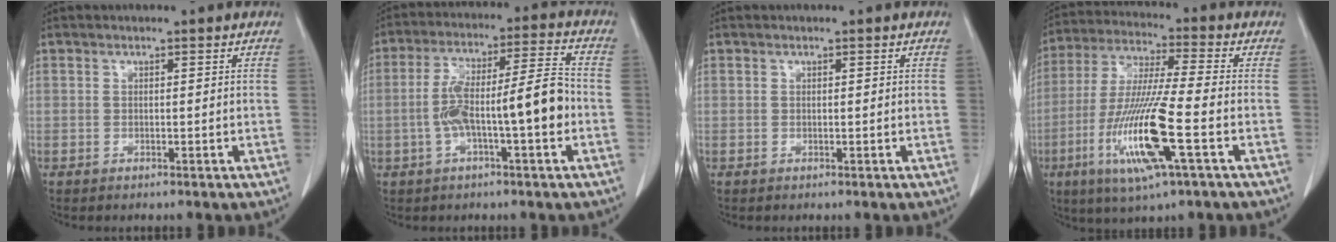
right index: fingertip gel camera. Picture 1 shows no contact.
{"total": 11.5, "force": [-2.5, 1.3, 11.2], "torque": [-0.196, 0.029, -0.041]}
{"total": 0.0}
{"total": 15.2, "force": [-5.0, 0.4, 14.3], "torque": [-0.295, -0.021, -0.095]}